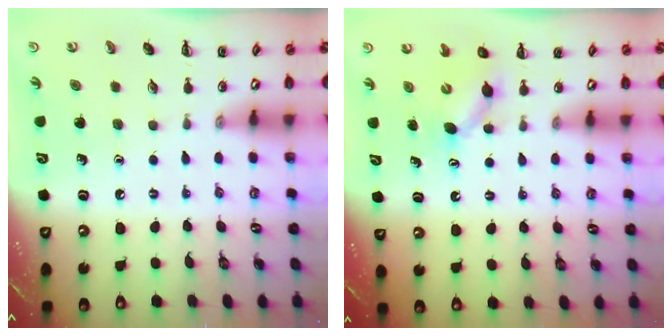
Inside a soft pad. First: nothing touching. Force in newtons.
{"total": 4.6, "press": 4.4, "slide": 1.2}